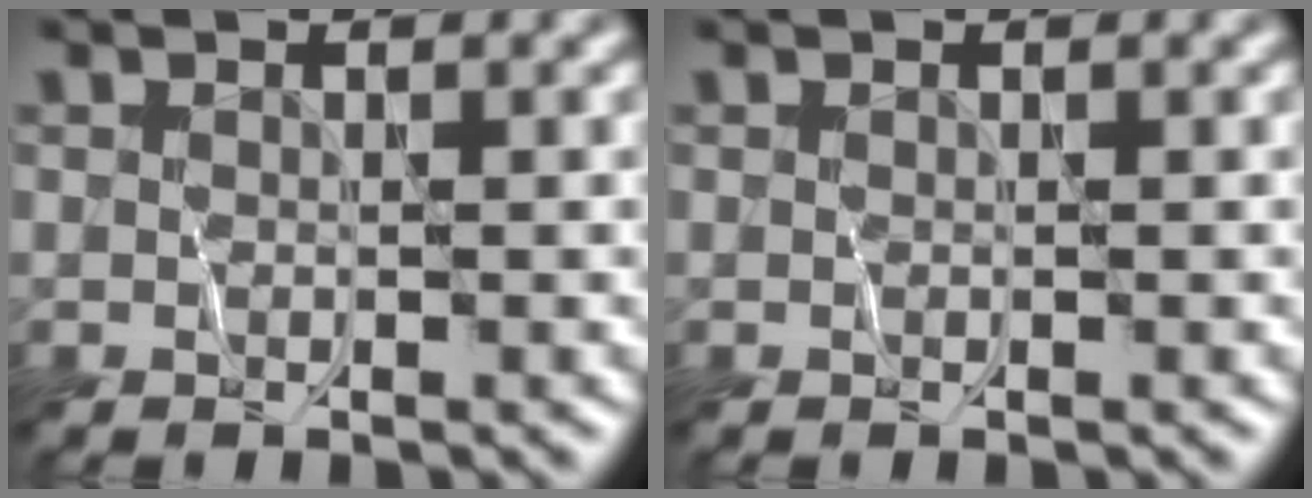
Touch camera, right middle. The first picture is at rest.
{"total": 0.0}